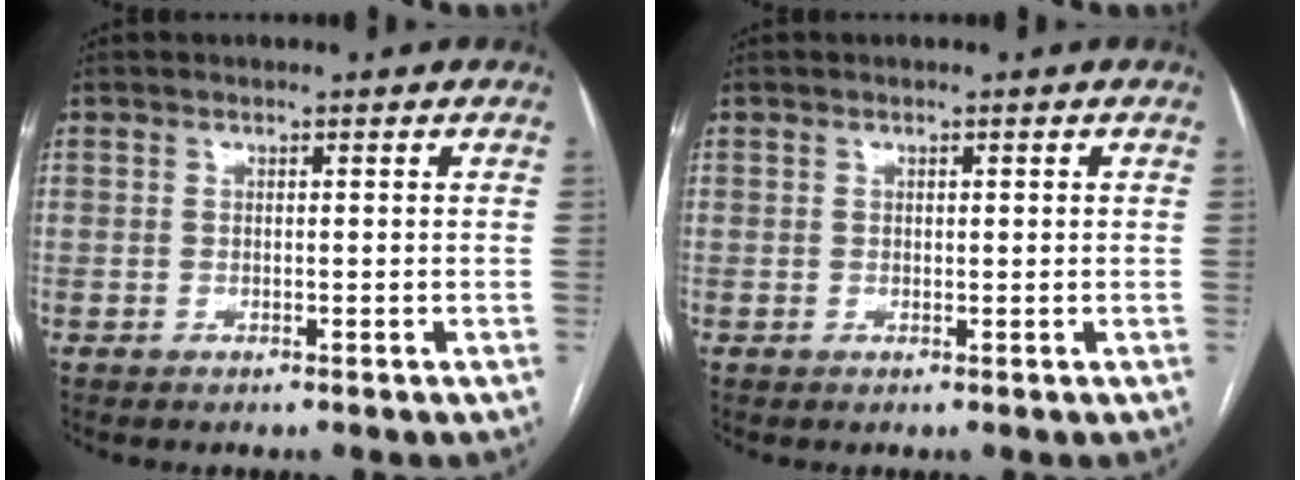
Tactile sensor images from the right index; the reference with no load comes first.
{"total": 0.6, "force": [0.2, 0.2, 0.5], "torque": [-0.006, 0.001, 0.003]}